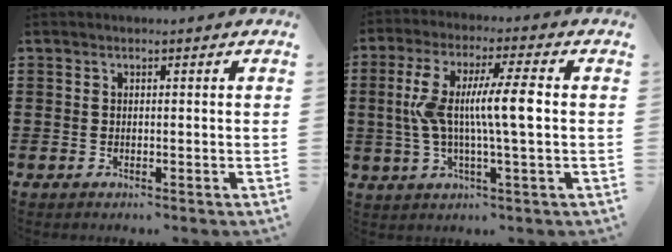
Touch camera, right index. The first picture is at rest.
{"total": 10.1, "force": [0.2, 1.4, 10.0], "torque": [-0.187, 0.001, -0.003]}